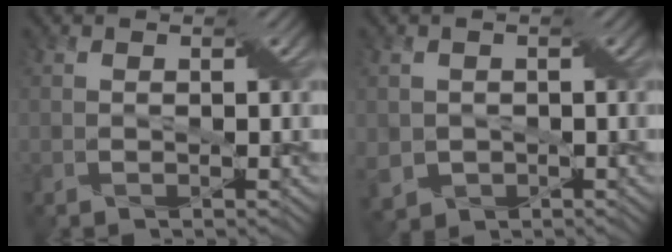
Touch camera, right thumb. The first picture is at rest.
{"total": 3.5, "force": [-0.6, 3.3, 1.1], "torque": [-0.044, -0.015, -0.012]}